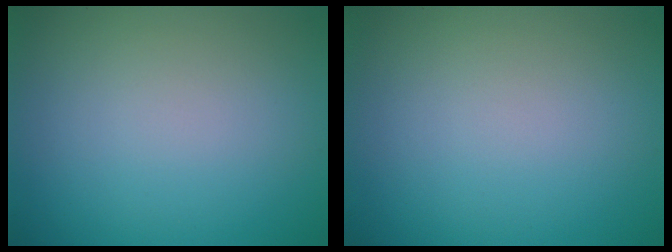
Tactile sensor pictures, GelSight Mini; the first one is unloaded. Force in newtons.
{"total": 0.0}